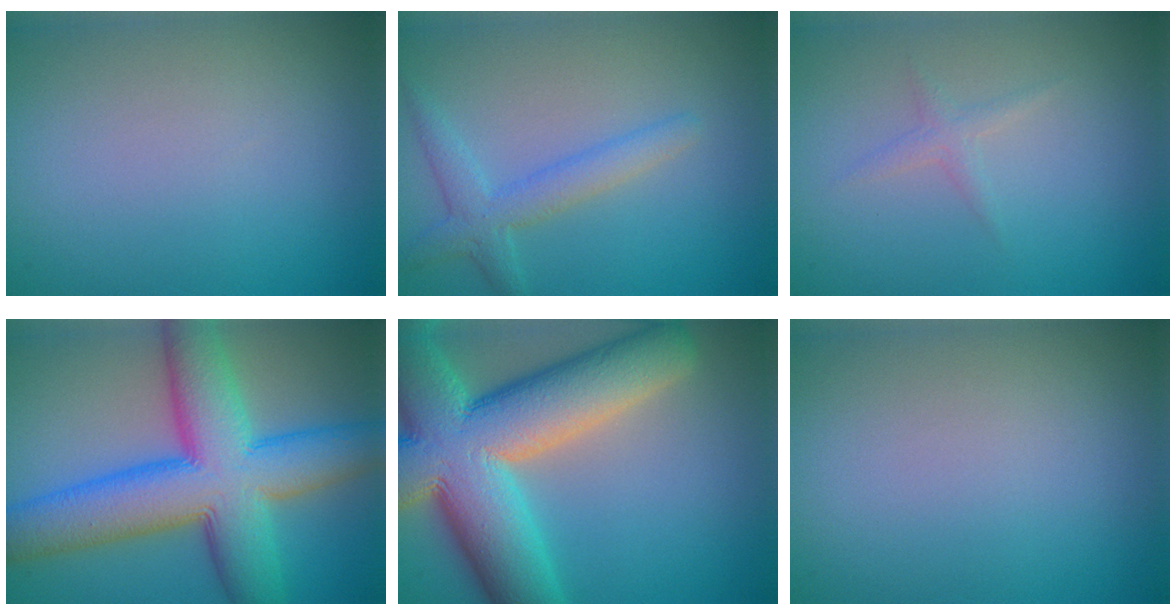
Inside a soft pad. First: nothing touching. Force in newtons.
{"total": 2.7, "press": 2.7, "slide": 0.1}
{"total": 1.0, "press": 1.0, "slide": 0.1}
{"total": 12.2, "press": 12.2, "slide": 0.2}
{"total": 15.1, "press": 15.1, "slide": 0.9}
{"total": 0.0}